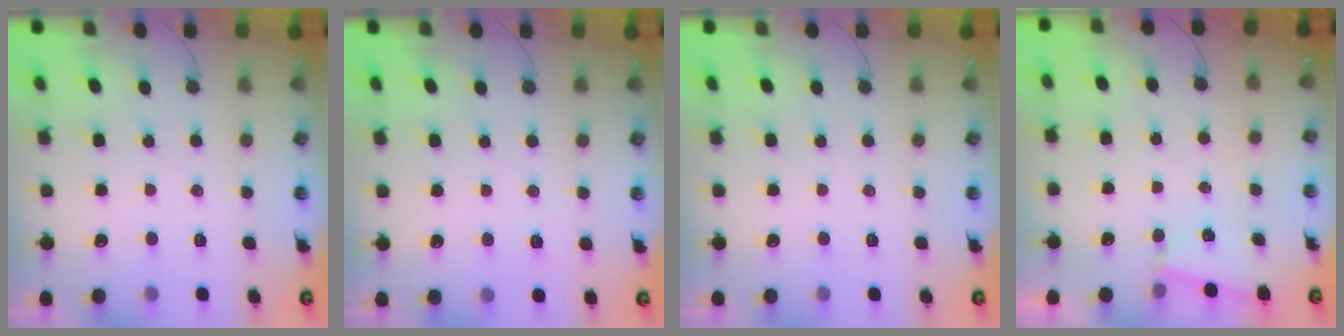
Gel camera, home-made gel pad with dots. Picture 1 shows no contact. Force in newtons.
{"total": 4.1, "press": 4.0, "slide": 0.8}
{"total": 0.0}
{"total": 2.4, "press": 2.1, "slide": 1.1}